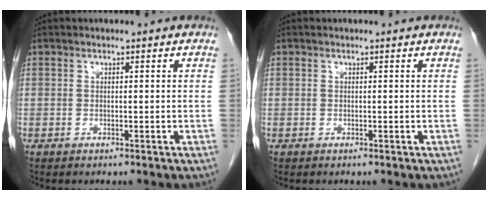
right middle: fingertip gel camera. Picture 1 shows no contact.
{"total": 0.0}